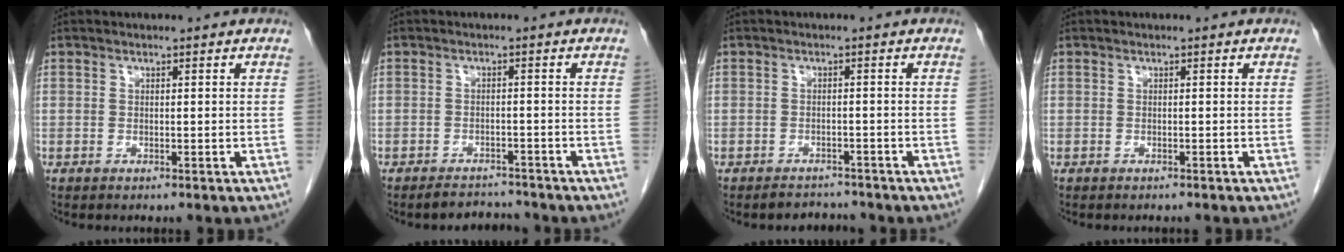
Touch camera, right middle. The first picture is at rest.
{"total": 3.2, "force": [-3.2, 0.8, -0.2], "torque": [0.005, -0.006, -0.048]}
{"total": 2.8, "force": [-2.6, 0.9, -0.3], "torque": [0.005, -0.003, -0.039]}
{"total": 1.2, "force": [-1.1, 0.3, 0.3], "torque": [-0.010, -0.002, -0.015]}